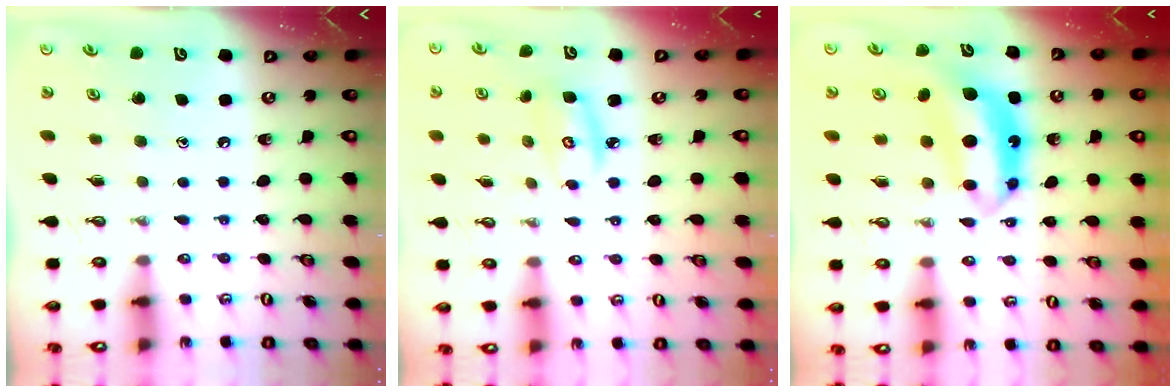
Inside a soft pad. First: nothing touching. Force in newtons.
{"total": 4.4, "press": 4.4, "slide": 0.3}
{"total": 7.5, "press": 7.5, "slide": 0.6}